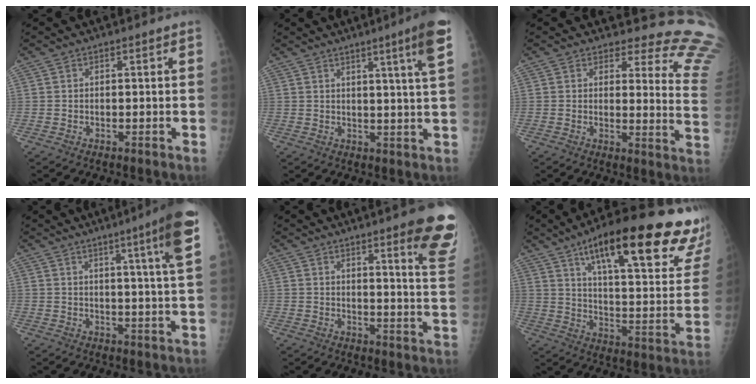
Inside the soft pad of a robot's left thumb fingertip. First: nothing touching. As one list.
[{"total": 7.3, "force": [3.9, -0.9, 6.1], "torque": [-0.086, -0.025, 0.052]}, {"total": 16.4, "force": [15.9, 3.5, 1.7], "torque": [0.038, -0.180, 0.130]}, {"total": 10.5, "force": [4.9, -0.8, 9.3], "torque": [-0.133, -0.019, 0.063]}, {"total": 14.0, "force": [8.8, 1.2, 10.8], "torque": [-0.113, -0.052, 0.100]}, {"total": 31.6, "force": [18.8, 7.4, 24.3], "torque": [-0.287, -0.046, 0.273]}]